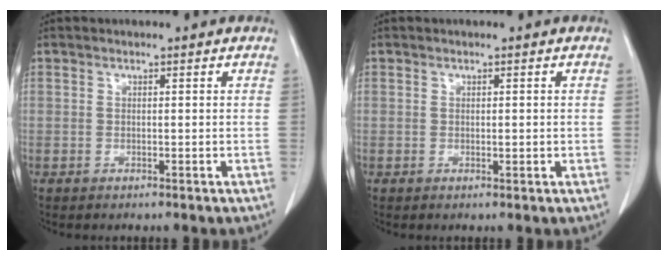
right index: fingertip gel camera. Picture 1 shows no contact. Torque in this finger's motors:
{"motor_torque": [-0.22, 0.31, -0.03, 0.01]}